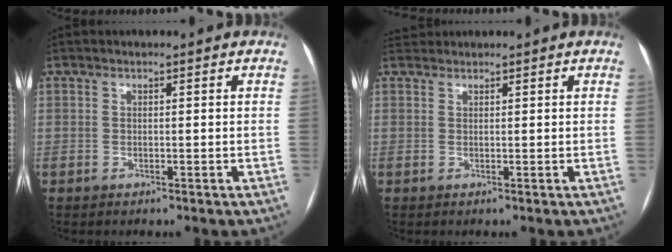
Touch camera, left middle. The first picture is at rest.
{"total": 1.3, "force": [1.3, 0.1, -0.3], "torque": [-0.006, 0.016, 0.029]}